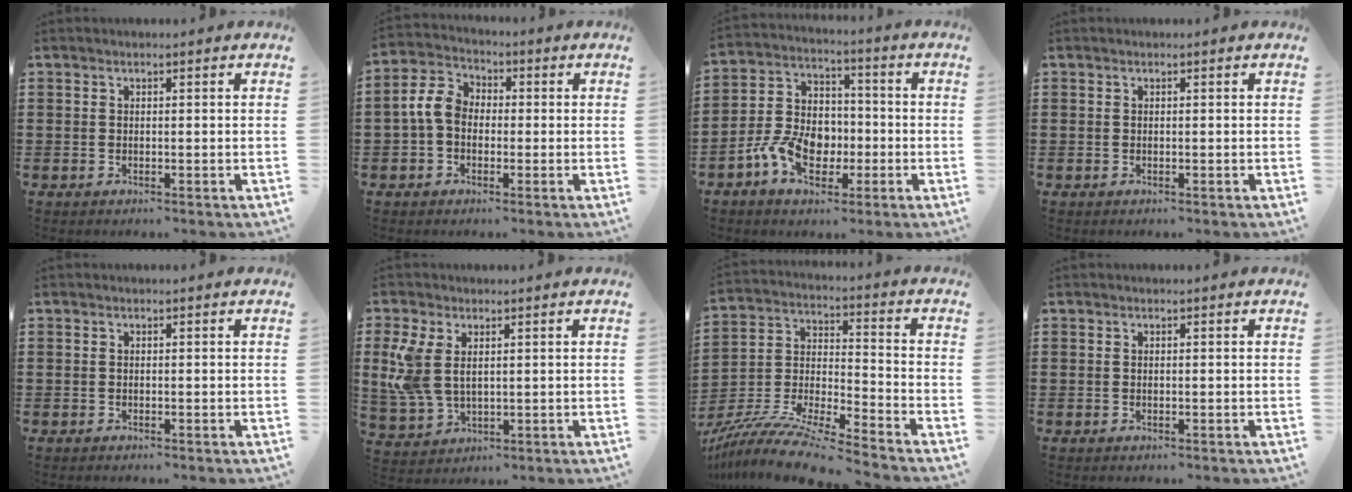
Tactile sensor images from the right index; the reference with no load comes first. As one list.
[{"total": 6.1, "force": [-0.6, 4.5, 4.1], "torque": [-0.111, 0.006, -0.021]}, {"total": 9.2, "force": [-2.8, 6.9, 5.5], "torque": [-0.127, 0.012, -0.052]}, {"total": 0.0}, {"total": 0.0}, {"total": 5.5, "force": [1.4, 3.4, 4.0], "torque": [-0.109, 0.000, 0.022]}, {"total": 9.7, "force": [-9.0, 0.2, 3.8], "torque": [-0.084, 0.000, -0.186]}, {"total": 0.0}]